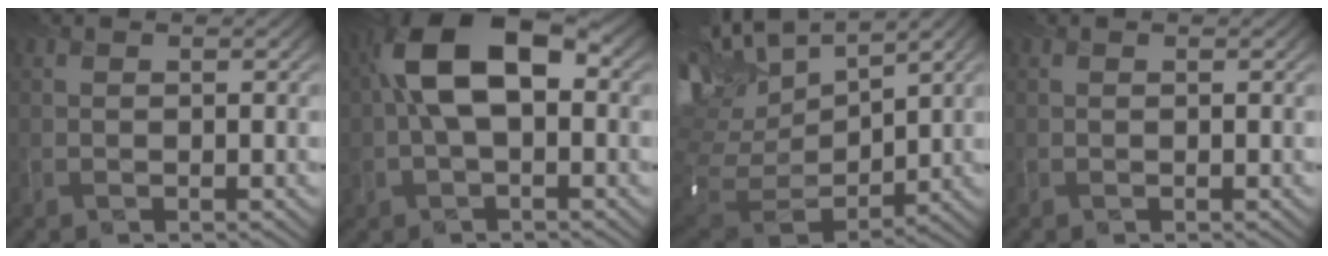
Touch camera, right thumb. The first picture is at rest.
{"total": 10.5, "force": [1.3, 6.0, 8.5], "torque": [-0.181, 0.012, 0.019]}
{"total": 13.5, "force": [6.7, 6.2, 9.9], "torque": [-0.247, 0.023, 0.132]}
{"total": 0.0}